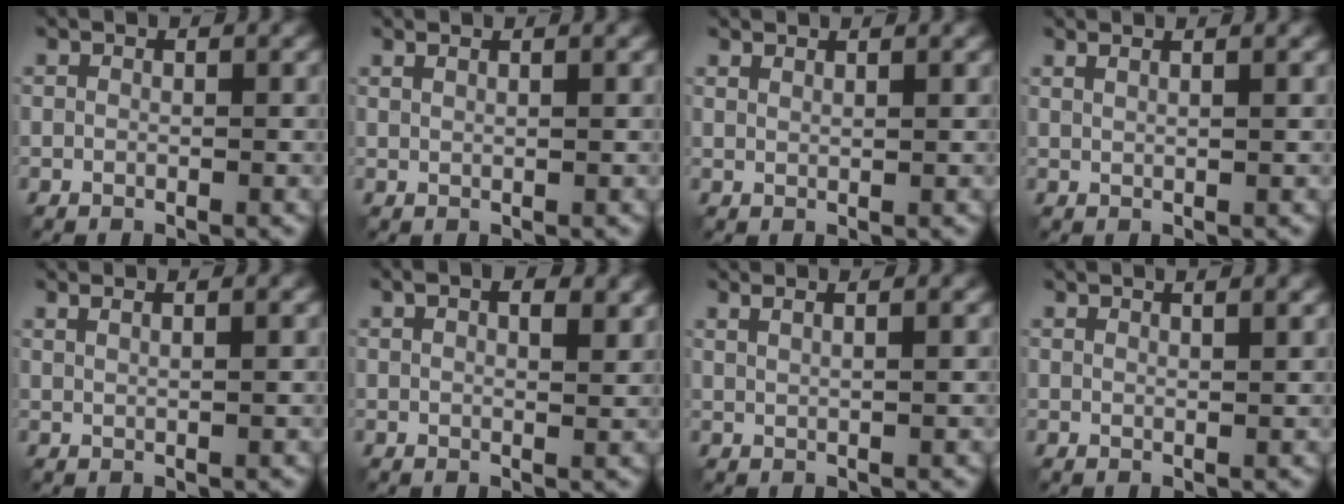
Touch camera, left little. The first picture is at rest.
{"total": 1.7, "force": [1.1, 0.6, 1.2], "torque": [-0.009, 0.001, 0.004]}
{"total": 1.4, "force": [1.2, 0.3, 0.7], "torque": [-0.007, 0.003, 0.014]}
{"total": 2.5, "force": [1.6, 0.9, 1.7], "torque": [-0.010, 0.007, 0.003]}
{"total": 2.8, "force": [1.9, 1.0, 1.9], "torque": [-0.012, 0.012, 0.004]}
{"total": 5.1, "force": [2.6, 2.3, 3.8], "torque": [-0.048, 0.010, 0.027]}
{"total": 3.3, "force": [2.2, 1.2, 2.2], "torque": [-0.015, 0.017, 0.006]}
{"total": 3.6, "force": [2.6, 1.2, 2.2], "torque": [-0.007, 0.019, 0.013]}